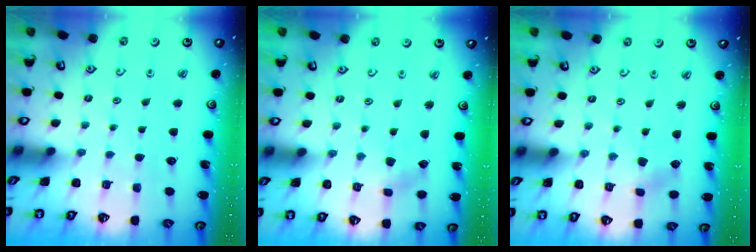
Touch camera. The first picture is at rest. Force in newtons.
{"total": 2.0, "press": 1.9, "slide": 0.3}
{"total": 2.7, "press": 2.6, "slide": 0.4}